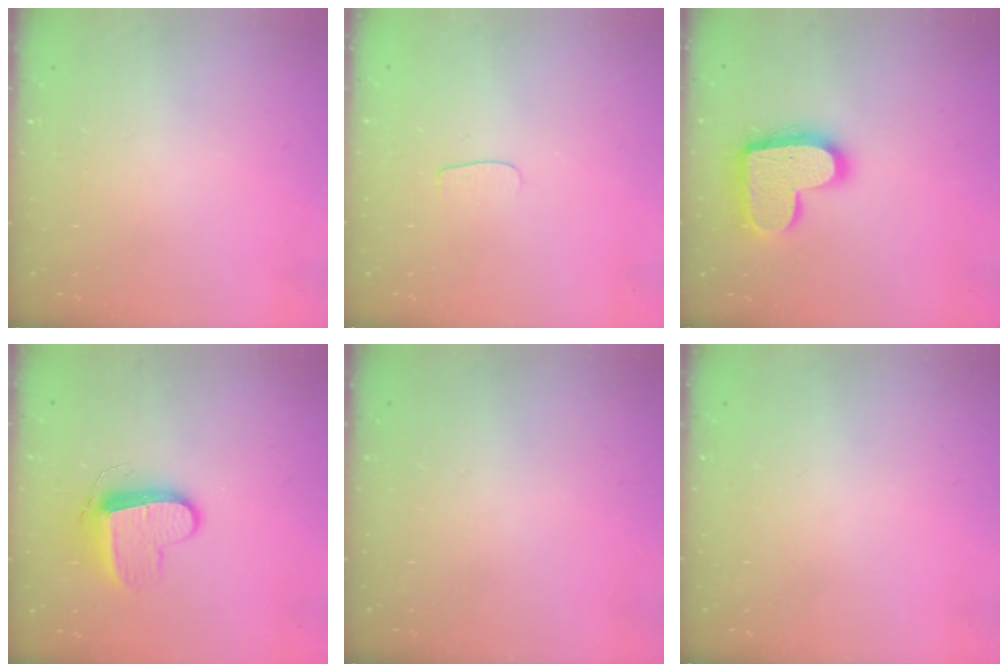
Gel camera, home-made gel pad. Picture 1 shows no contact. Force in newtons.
{"total": 3.6, "press": 3.6, "slide": 0.4}
{"total": 17.4, "press": 17.4, "slide": 0.9}
{"total": 9.9, "press": 9.9, "slide": 0.1}
{"total": 0.0}
{"total": 0.0}